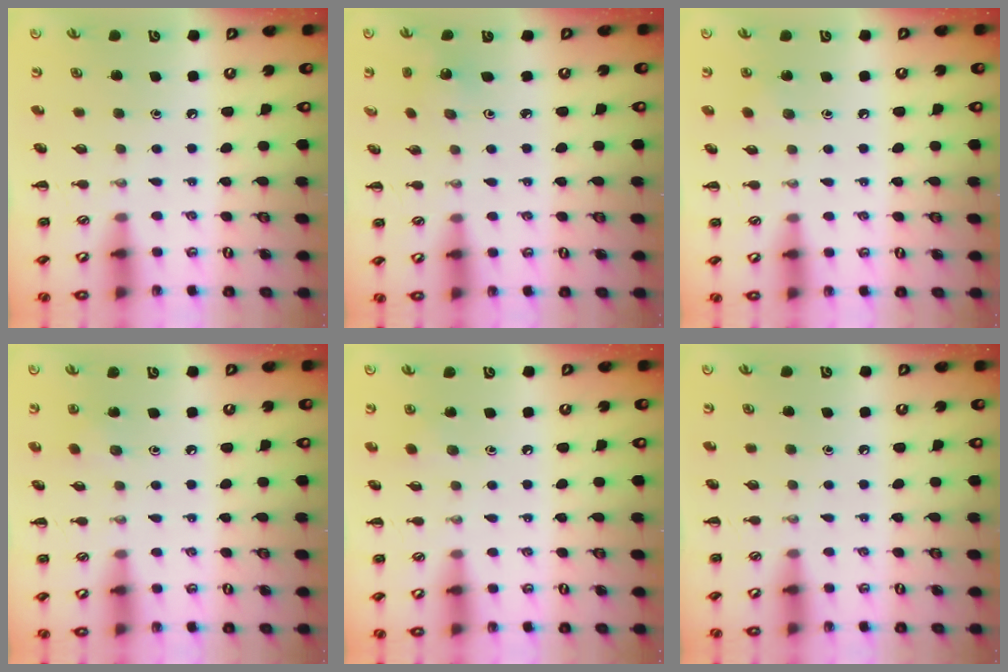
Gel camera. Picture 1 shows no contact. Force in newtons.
{"total": 1.6, "press": 1.5, "slide": 0.6}
{"total": 5.3, "press": 5.1, "slide": 1.4}
{"total": 3.0, "press": 2.8, "slide": 1.0}
{"total": 2.1, "press": 2.0, "slide": 0.7}
{"total": 0.0}